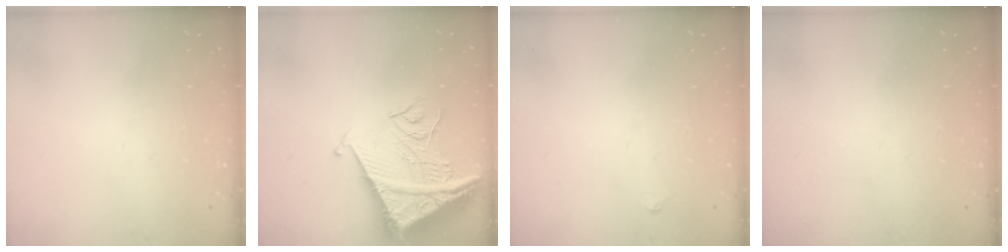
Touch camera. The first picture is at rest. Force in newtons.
{"total": 11.9, "press": 11.8, "slide": 1.2}
{"total": 3.0, "press": 3.0, "slide": 0.5}
{"total": 0.0}